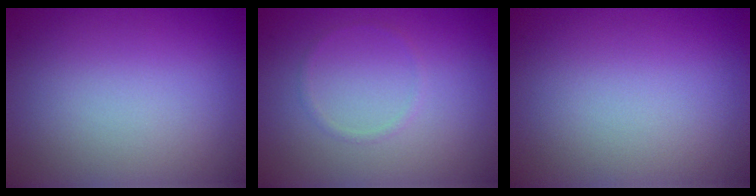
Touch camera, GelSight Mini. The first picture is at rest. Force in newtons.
{"total": 0.6, "press": 0.6, "slide": 0.1}
{"total": 0.0}